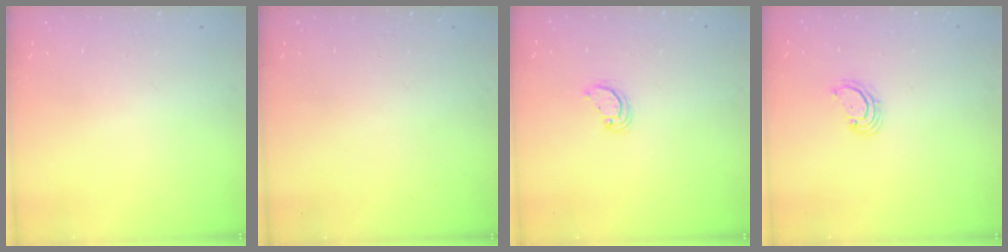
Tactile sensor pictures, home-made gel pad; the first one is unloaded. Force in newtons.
{"total": 0.0}
{"total": 2.9, "press": 2.9, "slide": 0.1}
{"total": 2.7, "press": 2.7, "slide": 0.3}